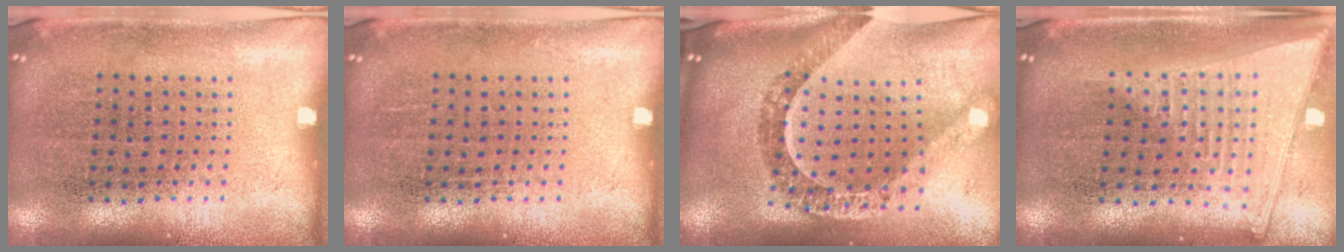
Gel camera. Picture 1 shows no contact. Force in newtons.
{"total": 0.0}
{"total": 2.0, "press": 1.8, "slide": 0.9}
{"total": 2.1, "press": 1.8, "slide": 1.2}